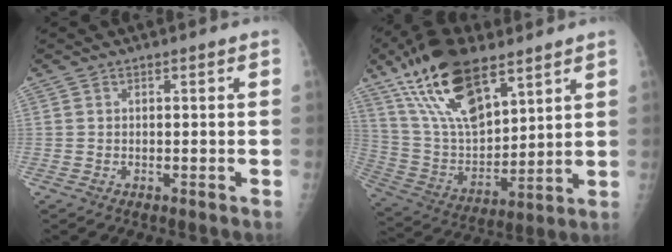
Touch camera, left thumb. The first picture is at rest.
{"total": 20.8, "force": [12.7, 9.2, 13.7], "torque": [-0.232, -0.047, 0.245]}